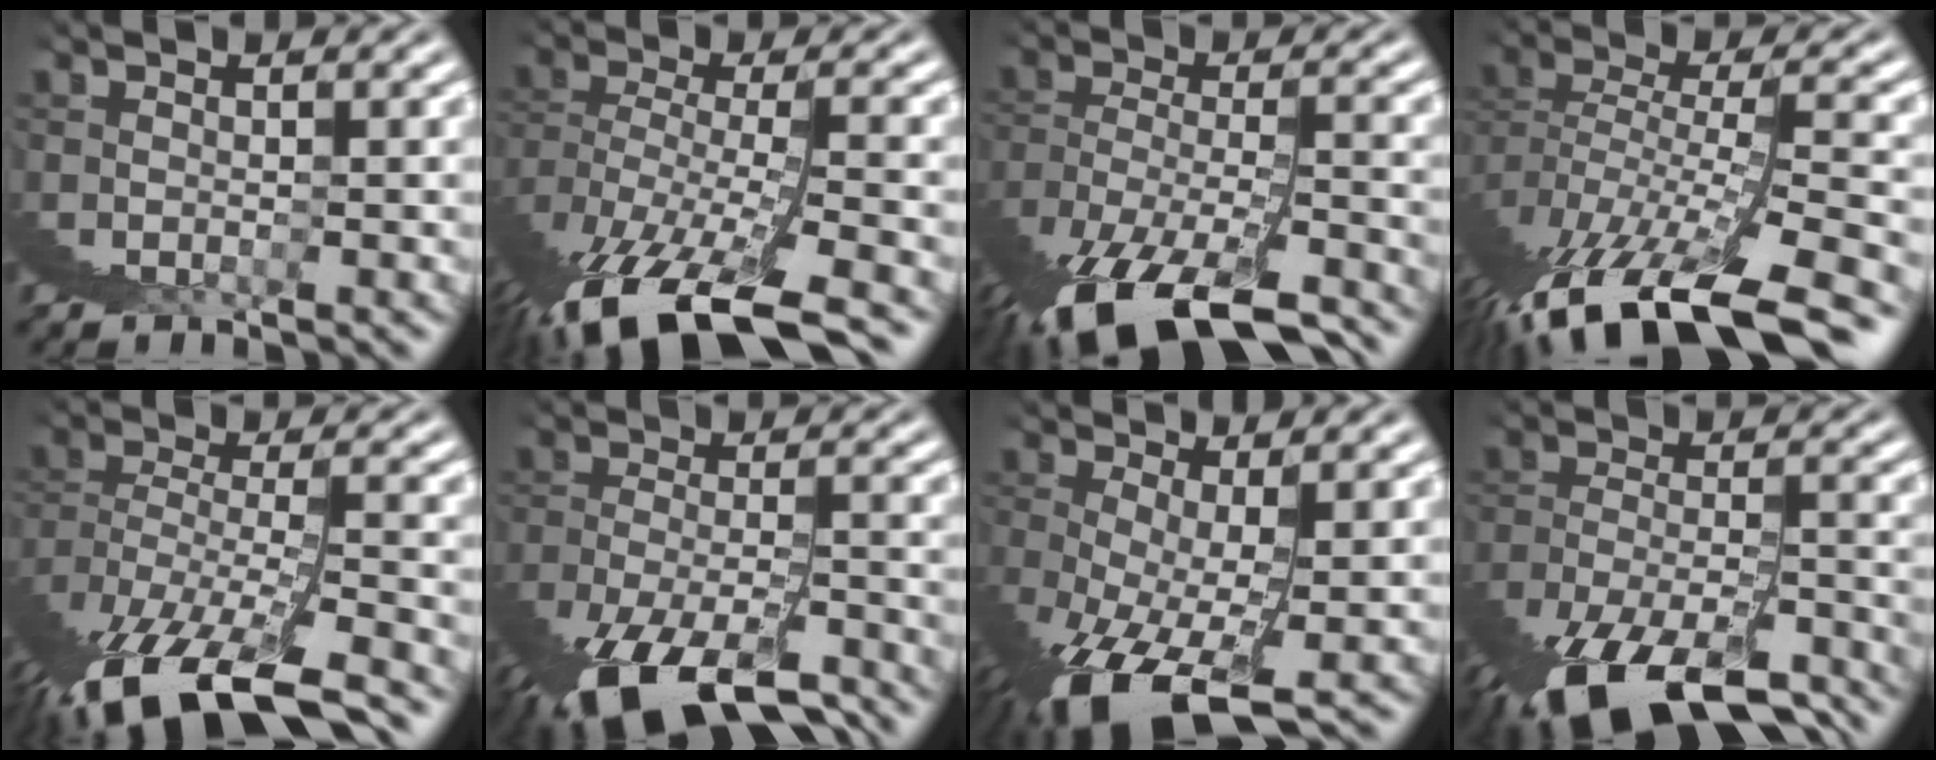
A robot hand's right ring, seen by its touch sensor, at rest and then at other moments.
{"total": 6.0, "force": [-2.7, 1.8, 4.9], "torque": [-0.110, -0.013, -0.031]}
{"total": 7.2, "force": [-4.5, 2.5, 5.0], "torque": [-0.094, -0.018, -0.058]}
{"total": 5.9, "force": [-1.7, 1.6, 5.4], "torque": [-0.114, 0.004, -0.024]}
{"total": 6.8, "force": [-2.9, 2.9, 5.4], "torque": [-0.113, -0.014, -0.035]}
{"total": 8.0, "force": [-5.4, 2.8, 5.1], "torque": [-0.095, -0.020, -0.075]}
{"total": 5.7, "force": [-3.7, 1.0, 4.2], "torque": [-0.073, -0.024, -0.040]}
{"total": 8.9, "force": [-5.5, 3.7, 5.9], "torque": [-0.105, -0.018, -0.075]}